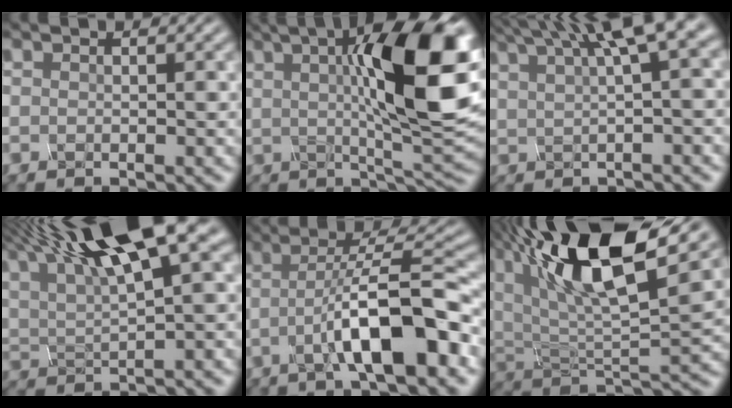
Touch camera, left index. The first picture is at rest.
{"total": 12.1, "force": [2.8, 2.0, 11.6], "torque": [-0.167, 0.009, 0.058]}
{"total": 7.0, "force": [3.6, 0.8, 6.0], "torque": [-0.049, 0.035, 0.060]}
{"total": 11.9, "force": [7.3, 2.0, 9.2], "torque": [-0.146, 0.029, 0.129]}
{"total": 7.7, "force": [-3.8, 1.1, 6.6], "torque": [-0.125, 0.022, -0.051]}
{"total": 13.6, "force": [8.7, 3.3, 10.0], "torque": [-0.216, 0.023, 0.172]}